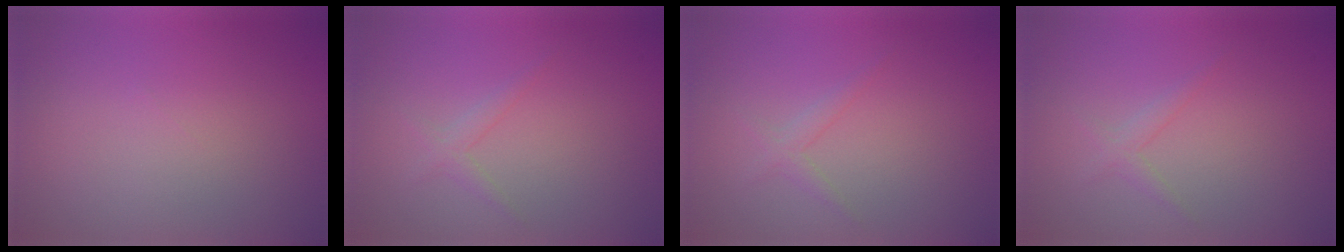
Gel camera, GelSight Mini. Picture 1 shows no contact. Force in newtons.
{"total": 1.1, "press": 1.1, "slide": 0.1}
{"total": 1.1, "press": 1.1, "slide": 0.1}
{"total": 1.1, "press": 1.1, "slide": 0.1}